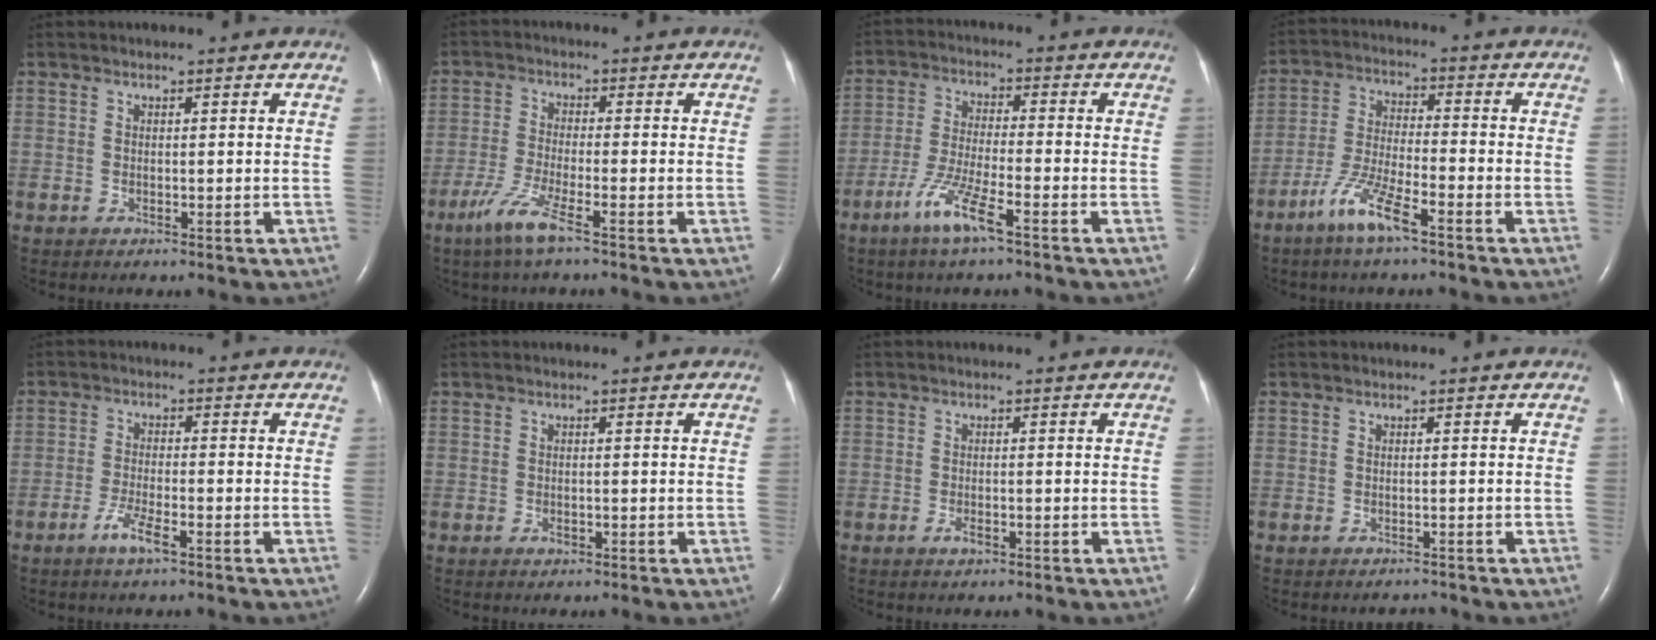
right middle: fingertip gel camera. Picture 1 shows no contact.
{"total": 5.7, "force": [-3.7, 0.1, 4.4], "torque": [-0.095, -0.013, -0.078]}
{"total": 7.3, "force": [-4.4, 0.3, 5.8], "torque": [-0.120, -0.011, -0.089]}
{"total": 7.8, "force": [-5.1, 0.8, 5.9], "torque": [-0.123, -0.009, -0.104]}
{"total": 3.9, "force": [-2.4, 0.4, 3.0], "torque": [-0.063, -0.004, -0.048]}
{"total": 0.7, "force": [-0.4, 0.4, 0.4], "torque": [-0.004, 0.001, -0.004]}
{"total": 1.2, "force": [-0.7, 0.4, 0.9], "torque": [-0.015, 0.000, -0.011]}
{"total": 0.8, "force": [-0.8, 0.3, 0.0], "torque": [-0.004, -0.001, -0.011]}